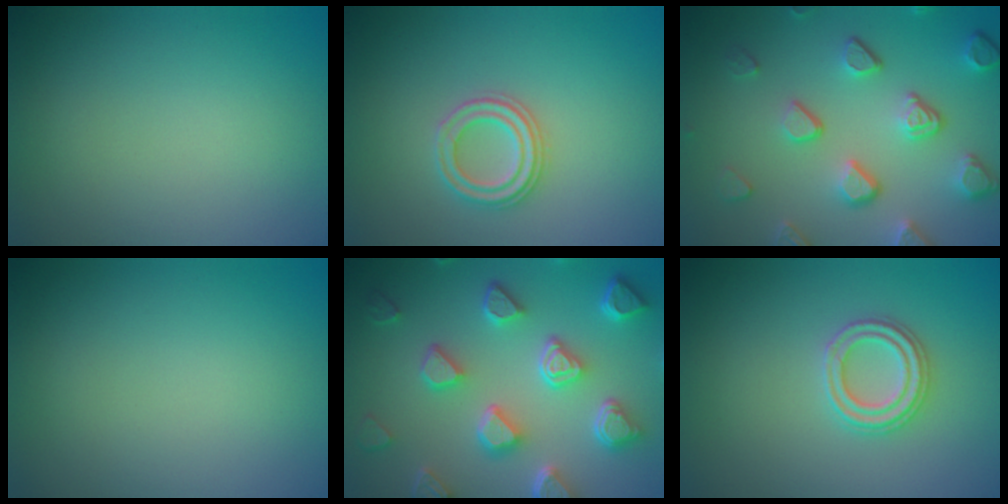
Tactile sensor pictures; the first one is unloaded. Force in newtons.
{"total": 2.4, "press": 2.3, "slide": 0.4}
{"total": 5.3, "press": 4.1, "slide": 3.4}
{"total": 0.0}
{"total": 7.1, "press": 5.7, "slide": 4.2}
{"total": 2.4, "press": 2.4, "slide": 0.2}